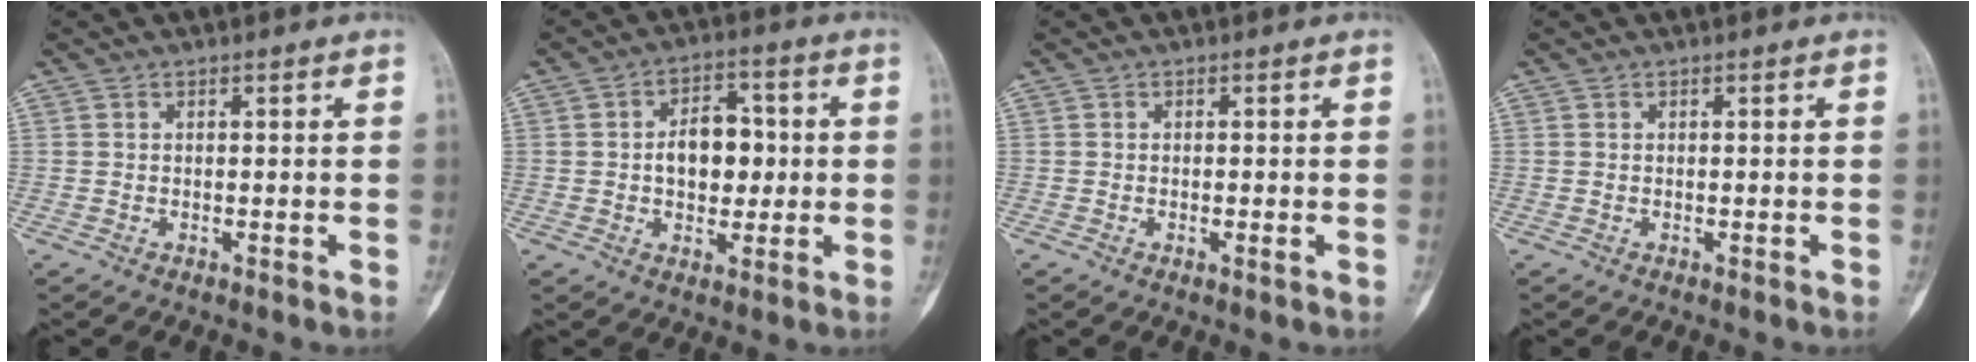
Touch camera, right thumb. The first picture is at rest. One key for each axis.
{"total": 9.2, "fx": 0.3, "fy": 6.1, "fz": 6.9, "tx": -0.068, "ty": 0.014, "tz": 0.001}
{"total": 1.1, "fx": -0.2, "fy": 0.3, "fz": 1.0, "tx": -0.016, "ty": 0.000, "tz": -0.004}
{"total": 0.0}